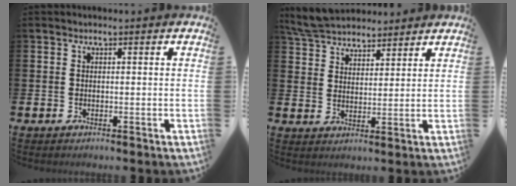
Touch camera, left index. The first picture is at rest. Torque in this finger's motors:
{"motor_torque": [1.07, -1.06, 0.88, 0.09]}